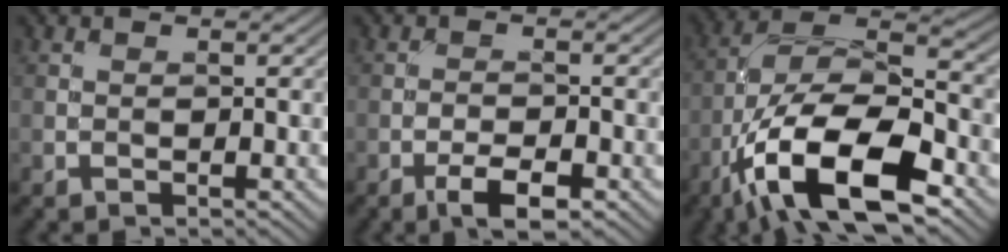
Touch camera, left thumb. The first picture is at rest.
{"total": 4.2, "force": [-2.5, 1.3, 3.2], "torque": [-0.054, 0.002, -0.045]}
{"total": 16.2, "force": [-8.0, 6.7, 12.4], "torque": [-0.228, -0.010, -0.160]}